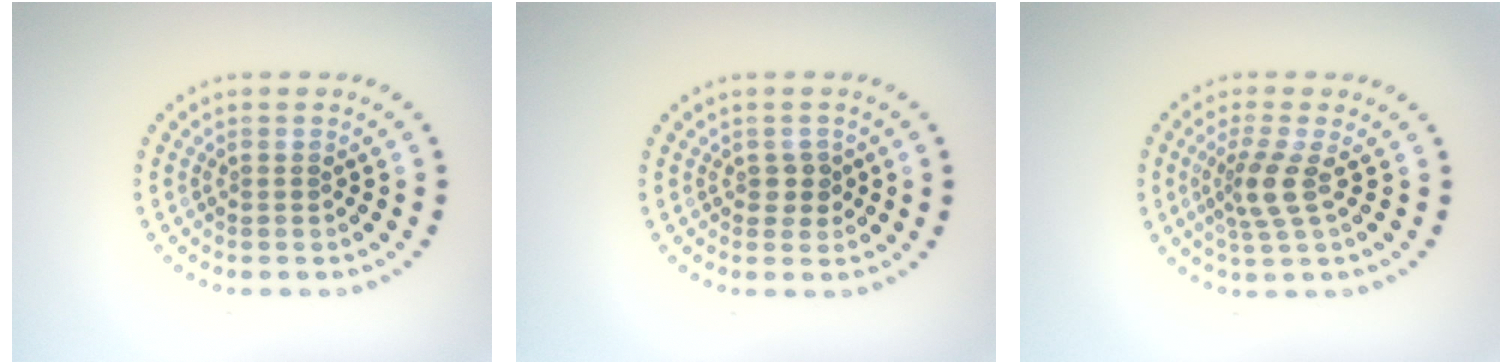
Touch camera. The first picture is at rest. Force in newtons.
{"total": 1.4, "press": 1.3, "slide": 0.5}
{"total": 2.8, "press": 2.0, "slide": 2.0}